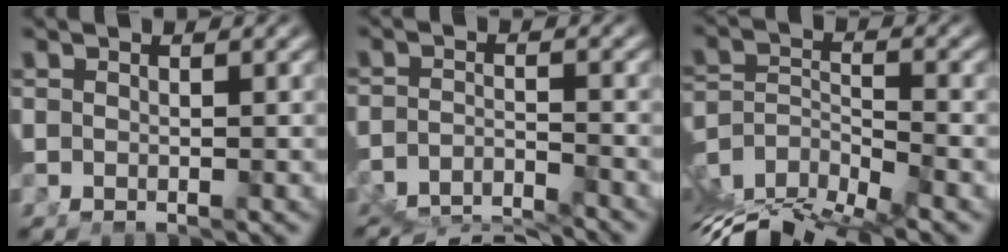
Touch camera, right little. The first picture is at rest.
{"total": 7.9, "force": [-6.1, 3.8, 3.2], "torque": [-0.057, -0.048, -0.079]}
{"total": 9.8, "force": [-5.6, 6.0, 5.4], "torque": [-0.125, -0.060, -0.072]}